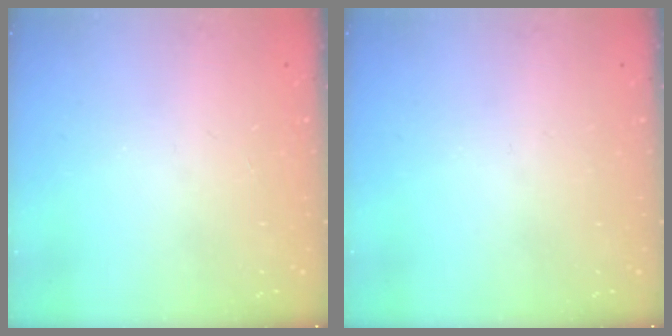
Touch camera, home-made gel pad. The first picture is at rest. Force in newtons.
{"total": 0.0}